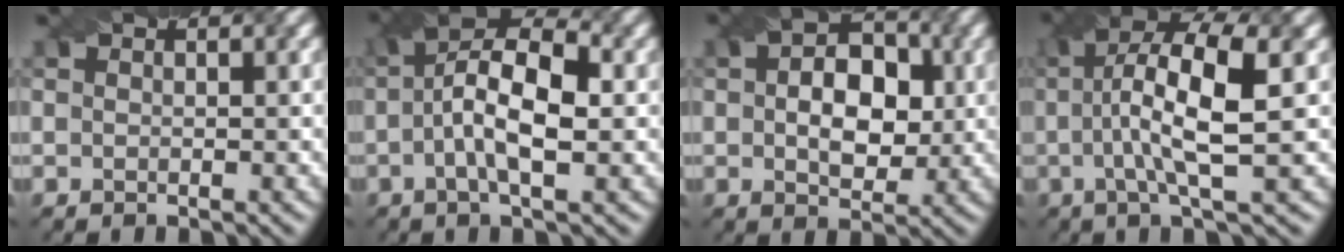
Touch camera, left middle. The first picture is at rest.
{"total": 6.9, "force": [-0.8, 2.7, 6.3], "torque": [-0.107, 0.020, -0.007]}
{"total": 5.5, "force": [-0.2, 3.9, 3.9], "torque": [-0.050, 0.006, 0.006]}
{"total": 7.3, "force": [0.3, 1.8, 7.1], "torque": [-0.116, 0.020, 0.020]}